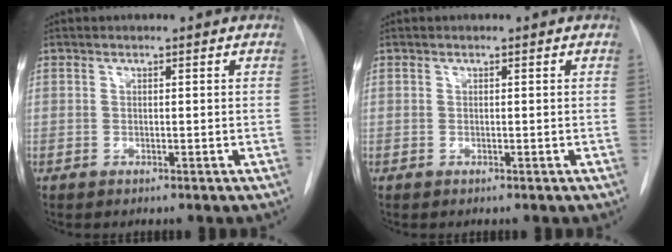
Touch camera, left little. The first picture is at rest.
{"total": 0.0}